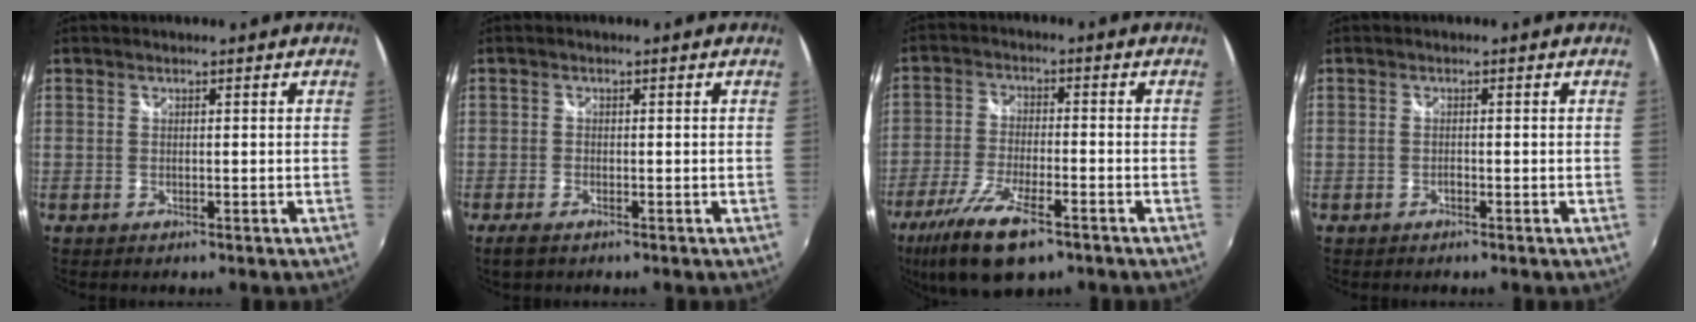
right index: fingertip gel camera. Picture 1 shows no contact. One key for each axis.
{"total": 2.6, "fx": -1.8, "fy": 1.1, "fz": 1.6, "tx": -0.035, "ty": -0.008, "tz": -0.033}
{"total": 13.7, "fx": -8.7, "fy": 4.4, "fz": 9.5, "tx": -0.215, "ty": -0.037, "tz": -0.165}
{"total": 0.7, "fx": -0.5, "fy": 0.3, "fz": 0.4, "tx": -0.009, "ty": -0.001, "tz": -0.011}